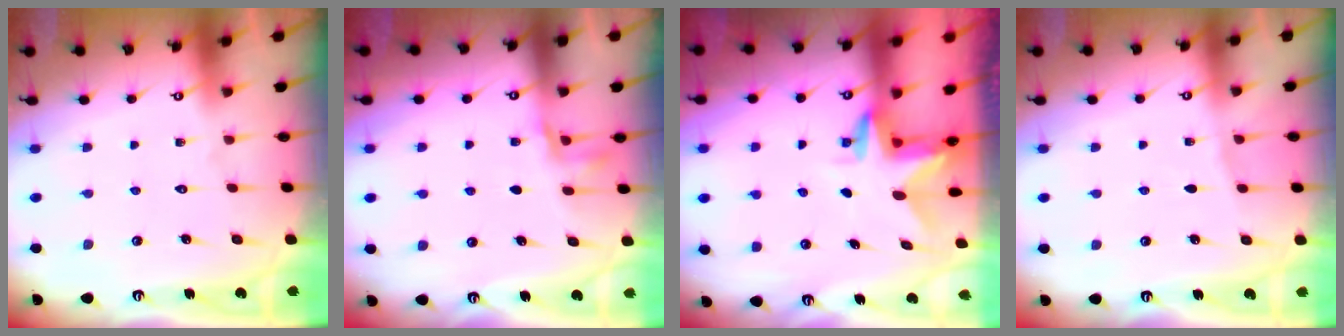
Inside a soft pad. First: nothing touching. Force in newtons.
{"total": 2.9, "press": 2.8, "slide": 1.0}
{"total": 2.8, "press": 2.8, "slide": 0.2}
{"total": 2.2, "press": 2.2, "slide": 0.4}